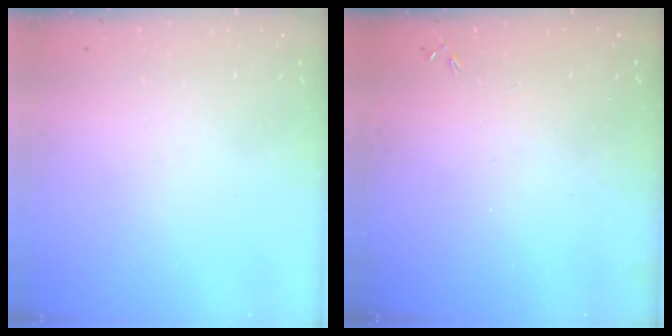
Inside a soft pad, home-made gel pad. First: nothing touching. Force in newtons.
{"total": 0.0}